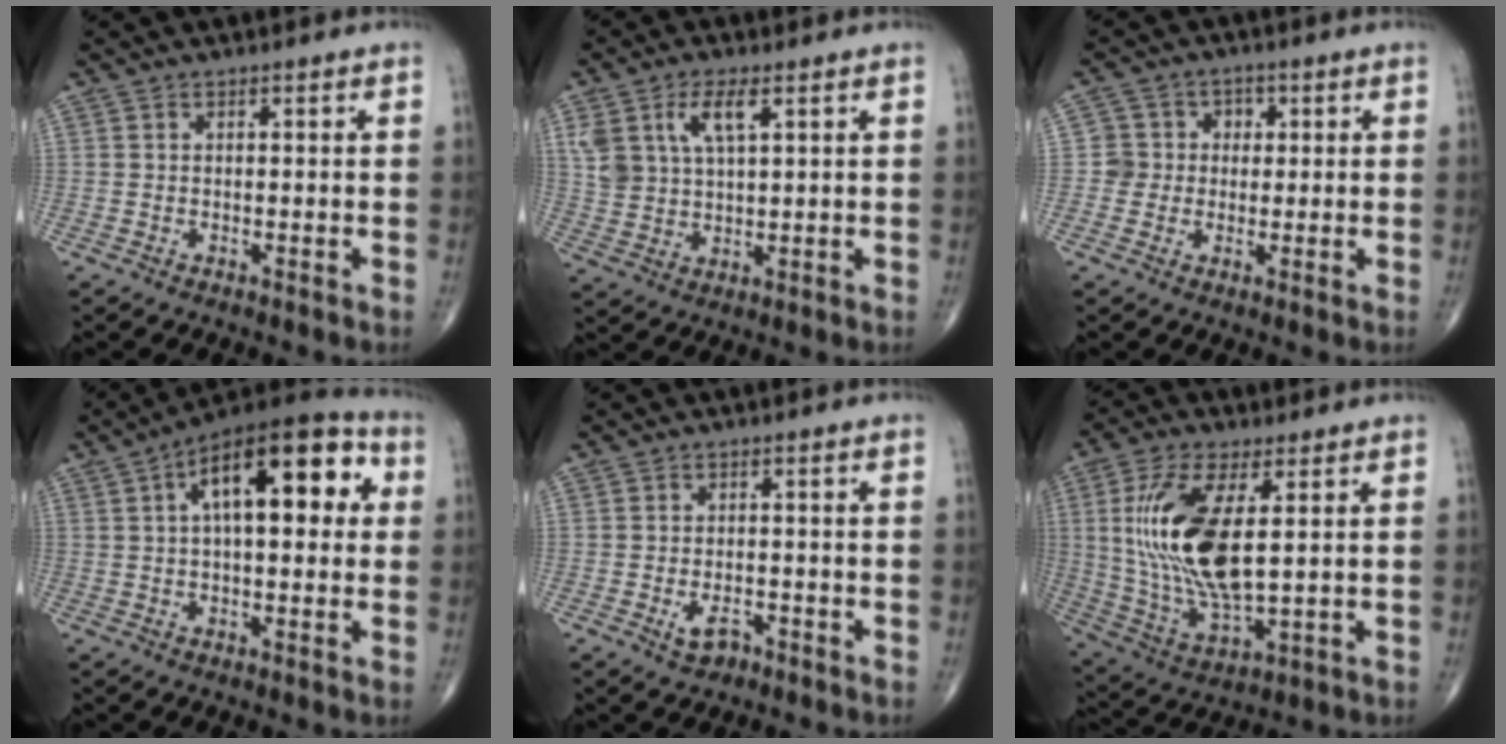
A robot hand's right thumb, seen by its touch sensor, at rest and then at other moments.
{"total": 8.2, "force": [3.7, 3.8, 6.3], "torque": [-0.125, -0.006, 0.078]}
{"total": 4.8, "force": [0.2, 4.7, 0.5], "torque": [0.035, 0.011, -0.004]}
{"total": 19.1, "force": [4.8, 8.5, 16.4], "torque": [-0.221, 0.029, 0.062]}
{"total": 3.0, "force": [-1.5, 1.8, 2.0], "torque": [-0.032, 0.005, -0.021]}
{"total": 18.0, "force": [2.9, 7.3, 16.2], "torque": [-0.336, -0.020, 0.065]}